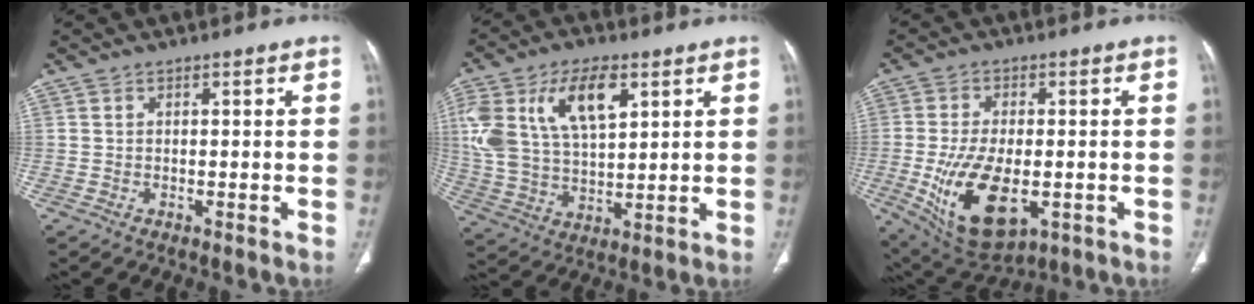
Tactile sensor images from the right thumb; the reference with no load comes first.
{"total": 17.6, "force": [6.8, 9.1, 13.3], "torque": [-0.250, -0.007, 0.132]}
{"total": 15.3, "force": [-3.5, 8.2, 12.5], "torque": [-0.222, -0.010, -0.038]}